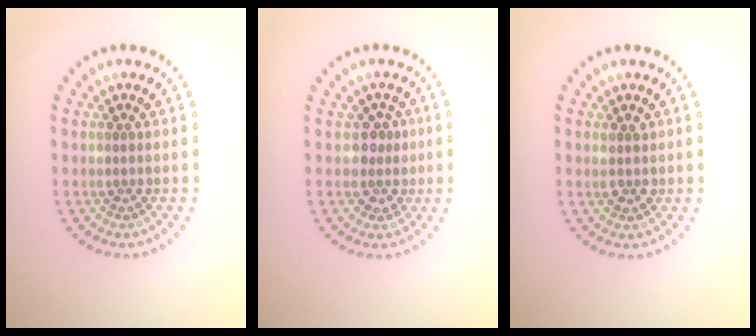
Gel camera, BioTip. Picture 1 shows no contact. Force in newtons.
{"total": 2.2, "press": 1.7, "slide": 1.4}
{"total": 1.4, "press": 1.4, "slide": 0.5}